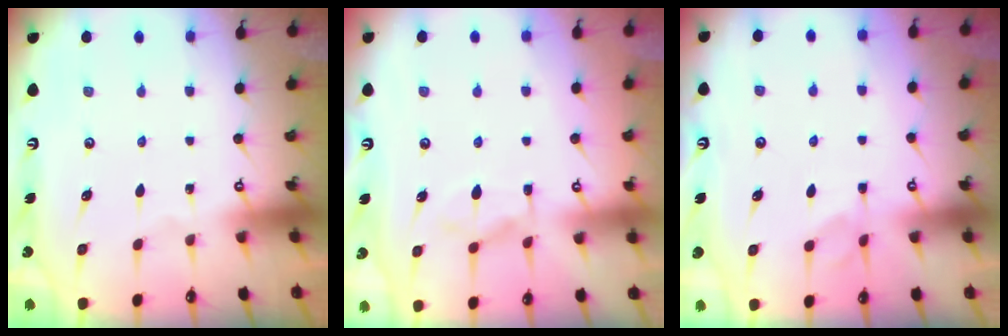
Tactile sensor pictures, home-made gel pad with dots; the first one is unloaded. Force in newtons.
{"total": 1.9, "press": 1.4, "slide": 1.2}
{"total": 0.9, "press": 0.7, "slide": 0.6}